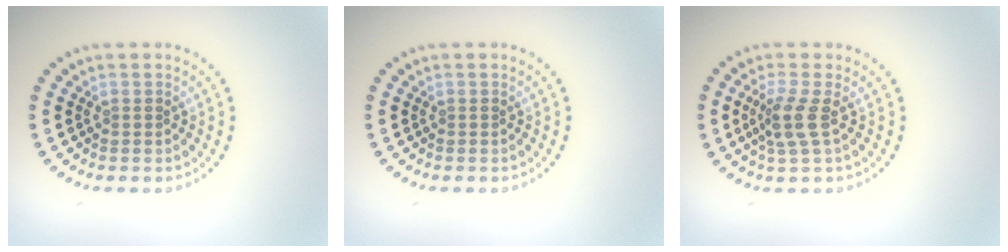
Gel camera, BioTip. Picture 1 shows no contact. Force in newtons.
{"total": 0.0}
{"total": 2.6, "press": 2.1, "slide": 1.6}